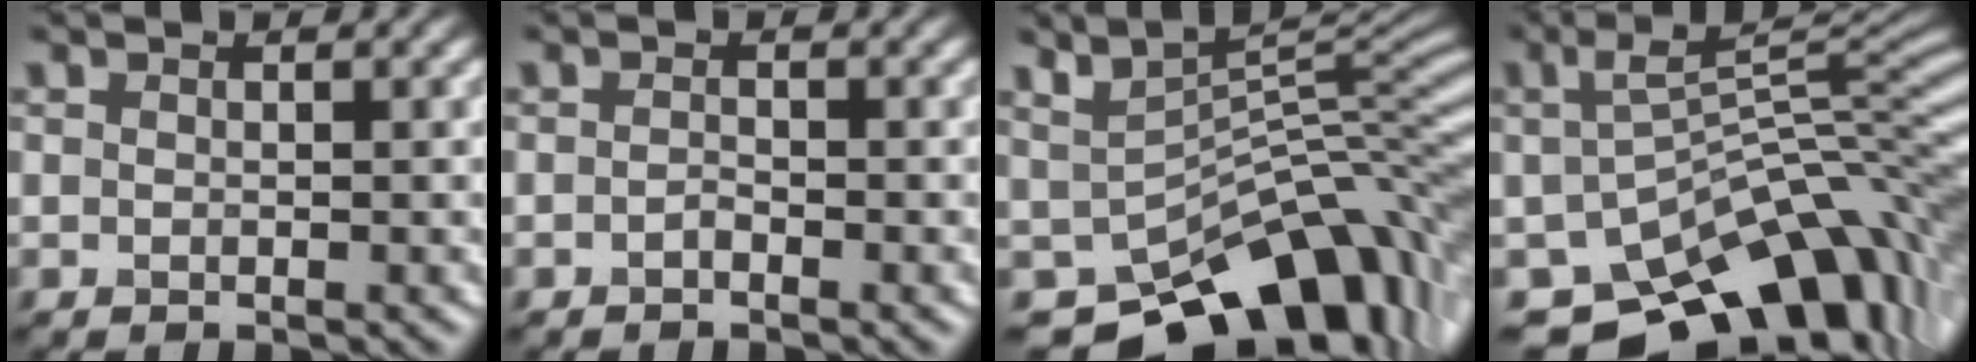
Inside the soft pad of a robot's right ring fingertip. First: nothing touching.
{"total": 0.6, "force": [-0.4, 0.2, 0.4], "torque": [-0.008, 0.002, -0.009]}
{"total": 10.6, "force": [-5.0, 5.4, 7.6], "torque": [-0.114, -0.003, -0.074]}
{"total": 12.3, "force": [-6.2, 6.1, 8.7], "torque": [-0.146, -0.005, -0.090]}